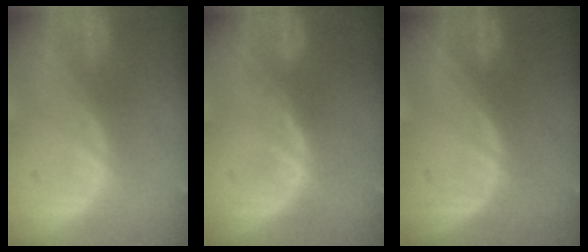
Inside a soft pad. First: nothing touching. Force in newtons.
{"total": 1.4, "press": 1.4, "slide": 0.1}
{"total": 0.0}